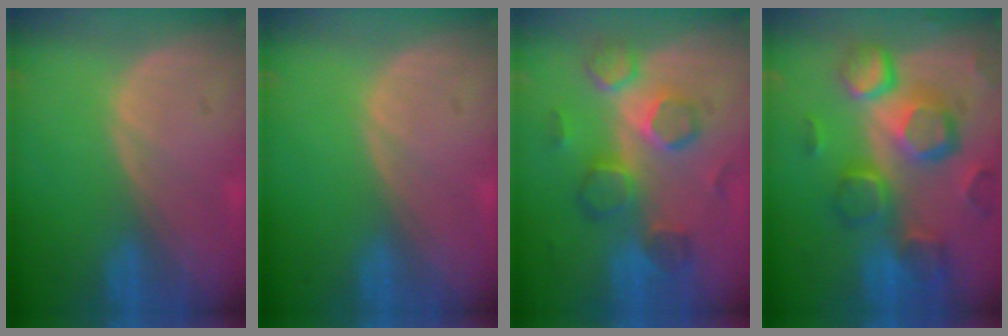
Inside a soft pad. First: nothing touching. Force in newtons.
{"total": 0.0}
{"total": 8.5, "press": 8.3, "slide": 2.1}
{"total": 12.3, "press": 10.7, "slide": 6.0}